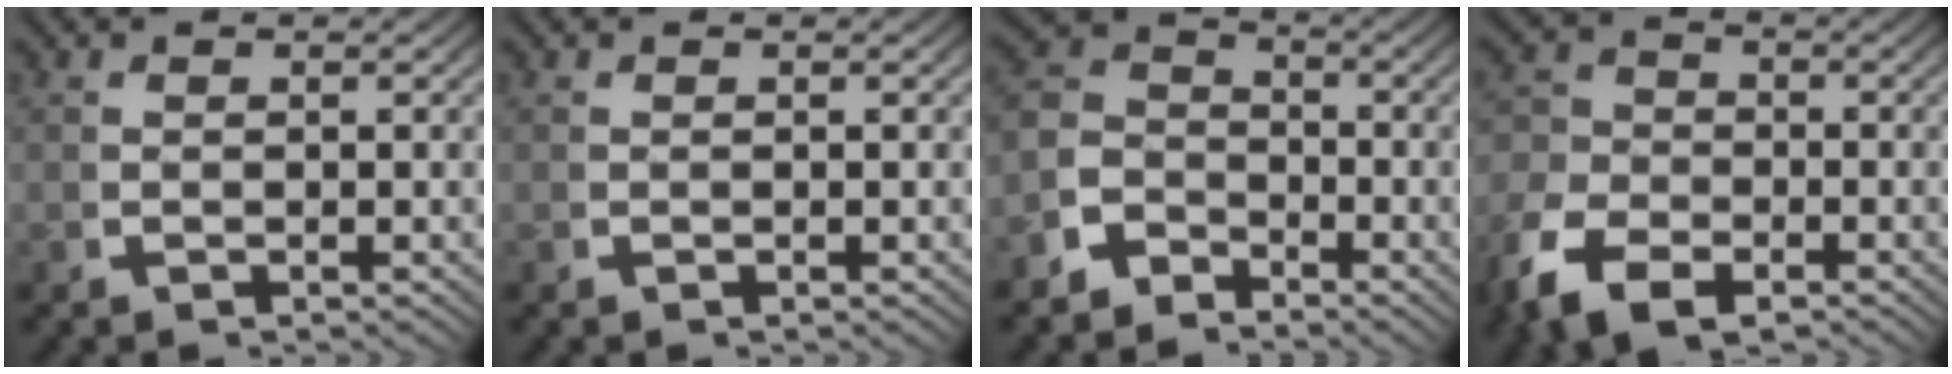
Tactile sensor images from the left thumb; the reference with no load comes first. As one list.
[{"total": 0.0}, {"total": 5.2, "force": [-1.8, 4.3, 2.4], "torque": [-0.037, -0.015, -0.035]}, {"total": 5.9, "force": [-3.0, 3.9, 3.2], "torque": [-0.060, -0.017, -0.050]}]